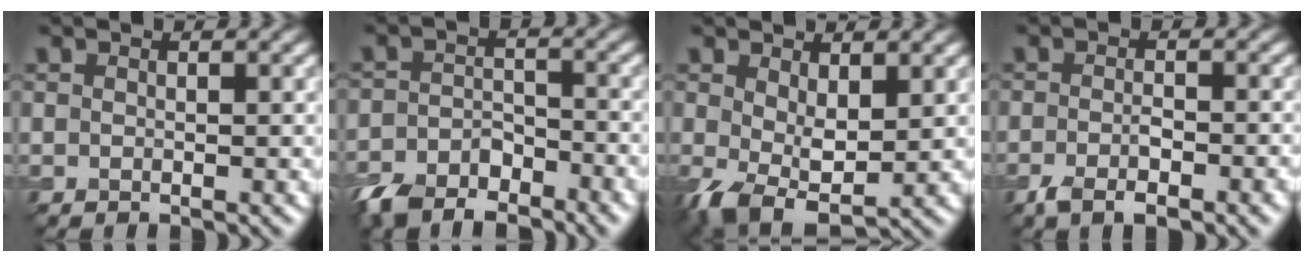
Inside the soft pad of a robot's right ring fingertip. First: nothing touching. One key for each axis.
{"total": 5.2, "fx": -4.2, "fy": 2.3, "fz": 2.2, "tx": -0.041, "ty": -0.005, "tz": -0.083}
{"total": 4.9, "fx": -0.1, "fy": 2.9, "fz": 3.9, "tx": -0.089, "ty": -0.014, "tz": 0.006}
{"total": 4.3, "fx": -2.2, "fy": 1.5, "fz": 3.3, "tx": -0.059, "ty": -0.005, "tz": -0.039}